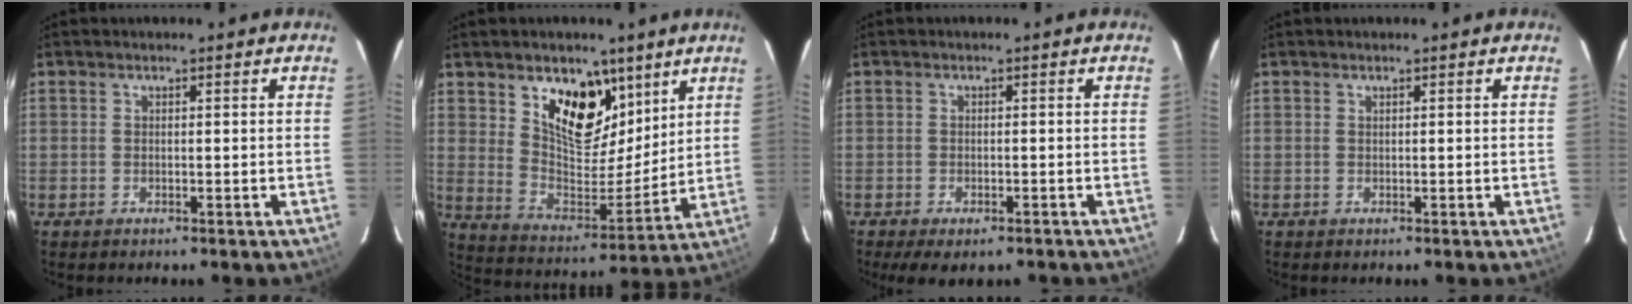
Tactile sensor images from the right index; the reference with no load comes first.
{"total": 15.1, "force": [8.7, 8.3, 9.2], "torque": [-0.148, -0.012, 0.157]}
{"total": 6.5, "force": [-4.6, 2.5, 3.8], "torque": [-0.084, -0.024, -0.068]}
{"total": 0.0}